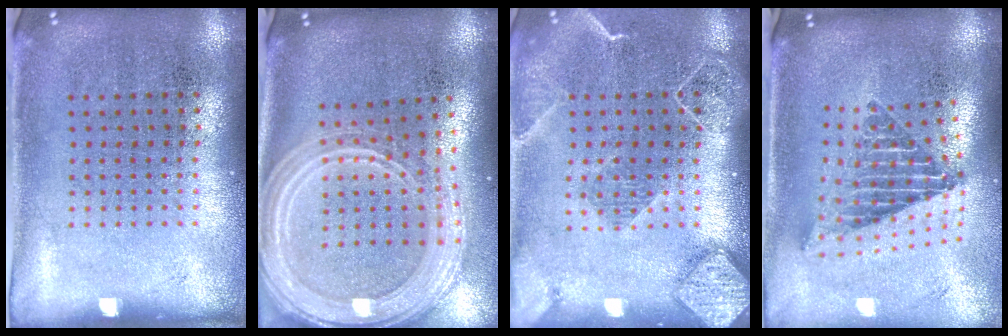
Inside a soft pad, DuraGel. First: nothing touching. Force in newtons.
{"total": 3.2, "press": 2.6, "slide": 1.8}
{"total": 2.2, "press": 1.9, "slide": 1.1}
{"total": 2.4, "press": 1.7, "slide": 1.7}